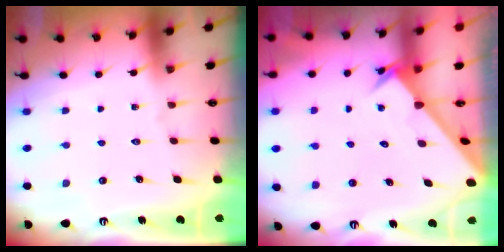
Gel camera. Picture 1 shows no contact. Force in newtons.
{"total": 2.8, "press": 2.8, "slide": 0.2}